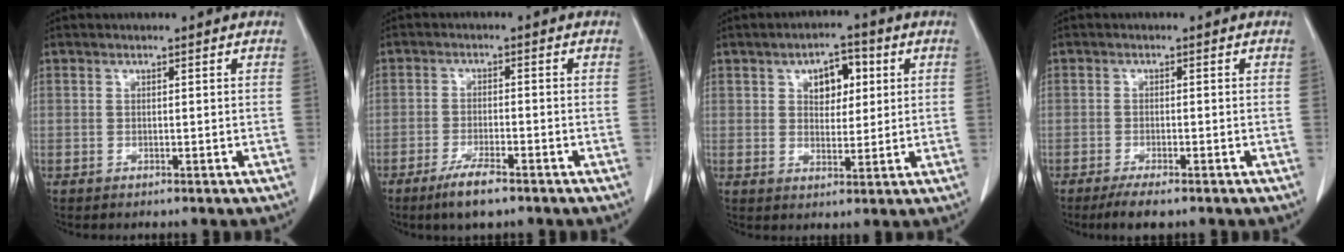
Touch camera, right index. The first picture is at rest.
{"total": 5.2, "force": [-3.6, 0.8, 3.7], "torque": [-0.075, -0.010, -0.063]}
{"total": 6.0, "force": [2.1, 3.3, 4.4], "torque": [-0.065, 0.014, 0.035]}
{"total": 4.1, "force": [-2.9, 0.6, 2.7], "torque": [-0.045, -0.009, -0.046]}